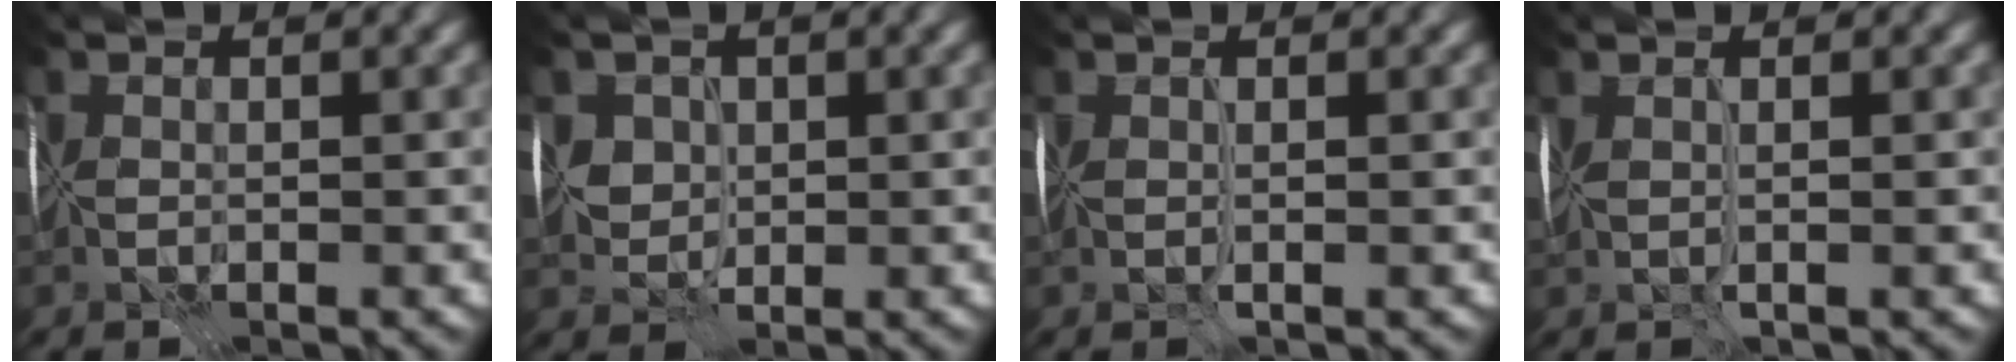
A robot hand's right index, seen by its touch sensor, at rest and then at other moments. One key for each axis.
{"total": 3.7, "fx": 1.4, "fy": 3.0, "fz": 1.7, "tx": -0.042, "ty": 0.009, "tz": 0.029}
{"total": 1.4, "fx": 0.2, "fy": 0.2, "fz": 1.4, "tx": -0.023, "ty": 0.000, "tz": 0.001}
{"total": 1.9, "fx": 0.4, "fy": 0.4, "fz": 1.8, "tx": -0.030, "ty": 0.000, "tz": 0.008}